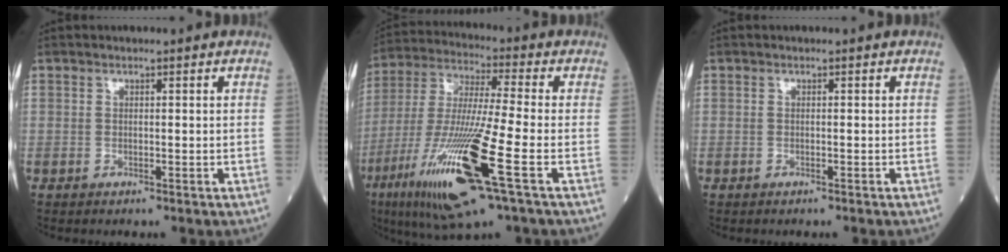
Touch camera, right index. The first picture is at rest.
{"total": 19.3, "force": [-7.7, 0.6, 17.6], "torque": [-0.381, -0.041, -0.148]}
{"total": 0.9, "force": [-0.8, 0.0, 0.4], "torque": [-0.005, 0.000, -0.012]}